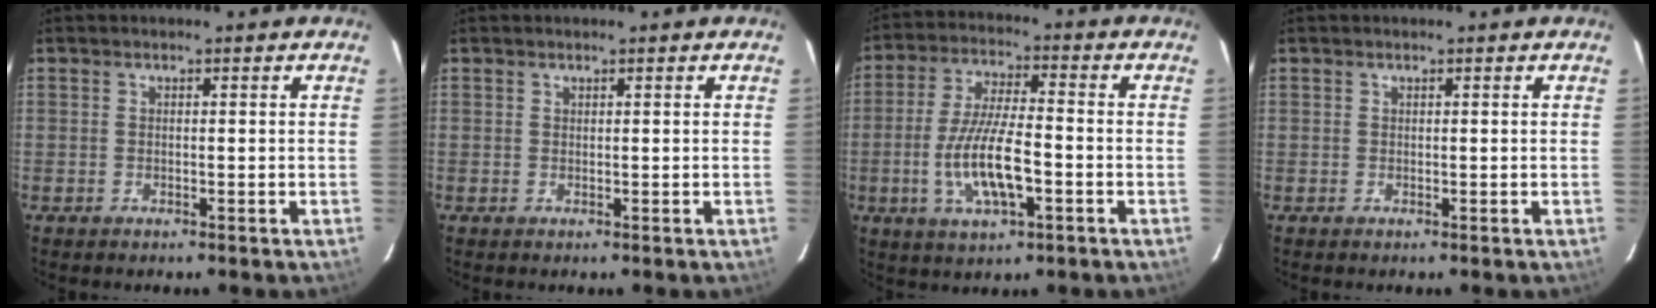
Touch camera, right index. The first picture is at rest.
{"total": 0.0}
{"total": 11.9, "force": [-3.4, 3.3, 10.9], "torque": [-0.218, -0.007, -0.060]}
{"total": 0.5, "force": [0.0, 0.5, -0.1], "torque": [0.004, 0.003, 0.000]}